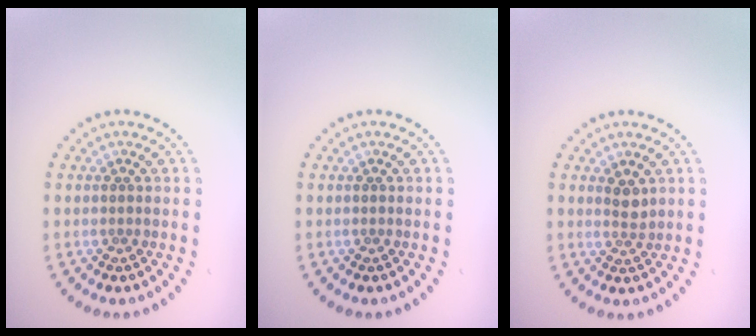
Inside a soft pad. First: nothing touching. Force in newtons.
{"total": 0.0}
{"total": 1.5, "press": 1.2, "slide": 0.8}